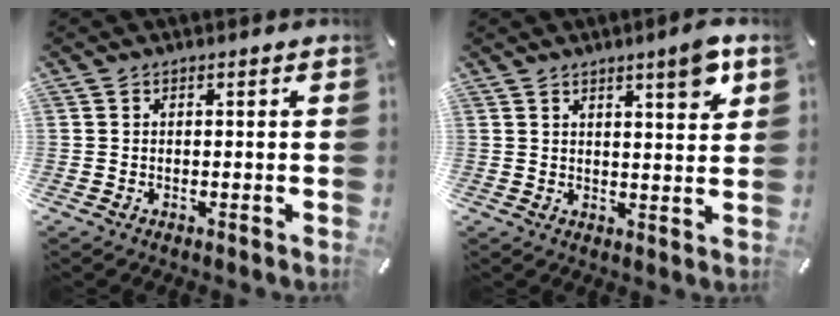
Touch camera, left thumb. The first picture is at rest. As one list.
[{"total": 6.3, "force": [4.1, 1.2, 4.7], "torque": [-0.068, -0.022, 0.063]}]